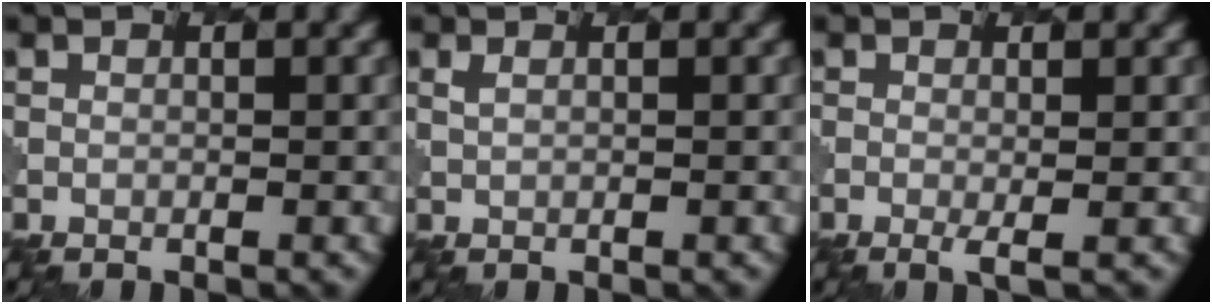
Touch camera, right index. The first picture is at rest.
{"total": 1.0, "force": [0.8, 0.3, 0.5], "torque": [-0.010, 0.000, 0.017]}
{"total": 1.3, "force": [0.1, 0.3, 1.3], "torque": [-0.023, -0.003, 0.003]}